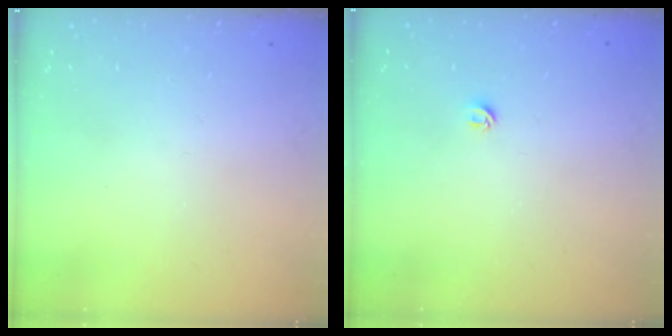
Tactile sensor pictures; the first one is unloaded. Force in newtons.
{"total": 3.9, "press": 3.8, "slide": 0.3}